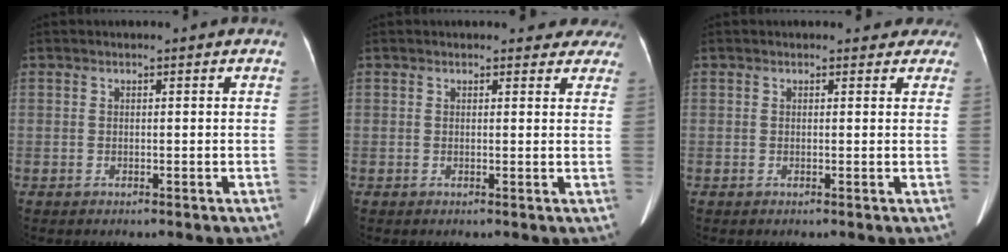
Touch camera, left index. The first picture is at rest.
{"total": 6.1, "force": [5.5, 2.5, 0.7], "torque": [0.023, -0.006, 0.035]}
{"total": 4.0, "force": [3.4, 2.1, 0.3], "torque": [0.017, -0.004, 0.017]}